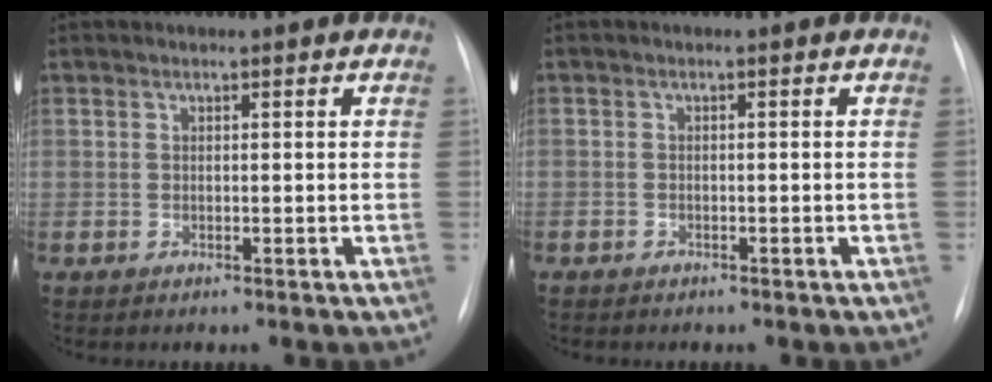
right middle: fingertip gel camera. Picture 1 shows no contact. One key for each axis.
{"total": 1.6, "fx": -1.2, "fy": 0.7, "fz": 0.7, "tx": -0.014, "ty": 0.000, "tz": -0.013}